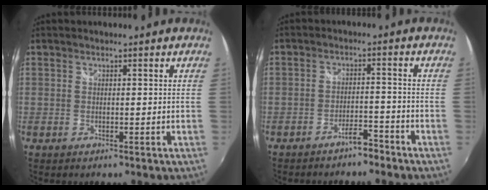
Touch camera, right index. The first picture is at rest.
{"total": 3.8, "force": [-3.3, 0.9, 1.5], "torque": [-0.039, 0.004, -0.051]}